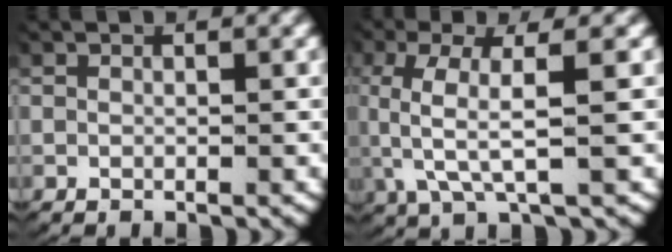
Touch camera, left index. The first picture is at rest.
{"total": 5.5, "force": [0.1, 2.1, 5.1], "torque": [-0.123, -0.007, 0.012]}